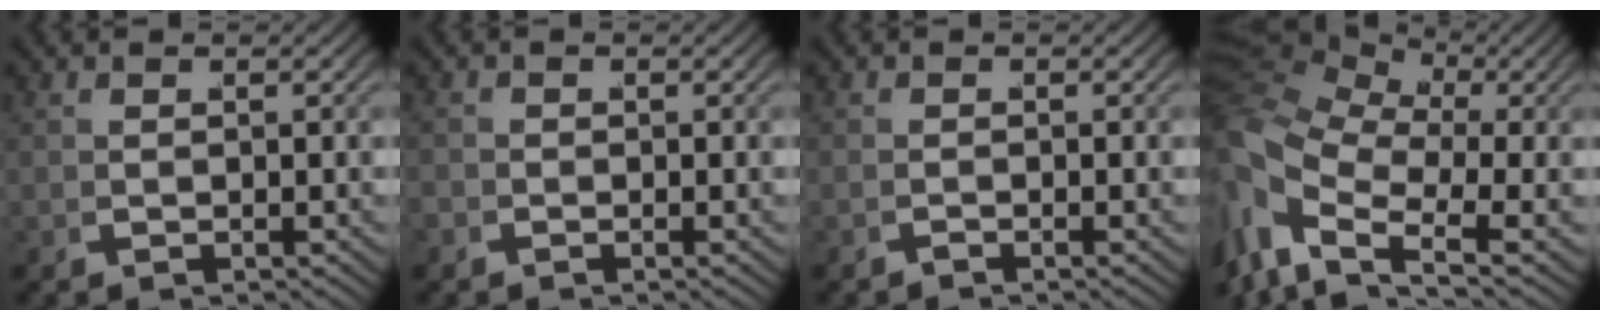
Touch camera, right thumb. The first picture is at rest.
{"total": 1.4, "force": [-0.6, 1.2, 0.2], "torque": [-0.003, 0.004, -0.020]}
{"total": 0.9, "force": [-0.5, -0.6, -0.6], "torque": [0.017, 0.006, -0.018]}
{"total": 9.1, "force": [-0.1, 6.5, 6.4], "torque": [-0.149, -0.027, 0.000]}